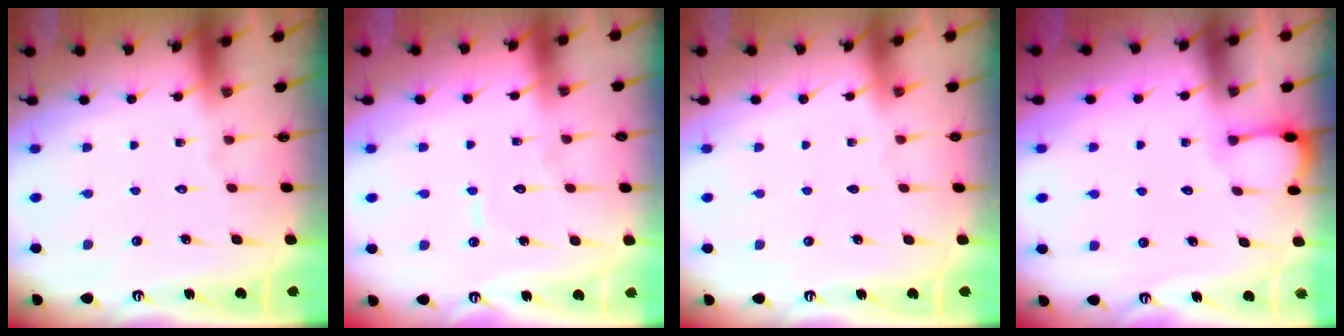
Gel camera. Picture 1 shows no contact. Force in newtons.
{"total": 5.3, "press": 5.3, "slide": 0.4}
{"total": 0.5, "press": 0.2, "slide": 0.5}
{"total": 2.3, "press": 2.3, "slide": 0.3}